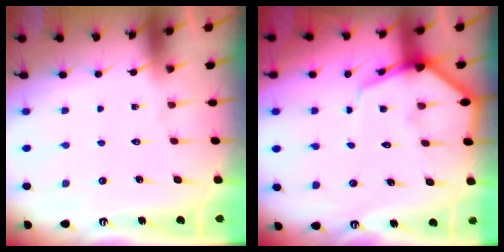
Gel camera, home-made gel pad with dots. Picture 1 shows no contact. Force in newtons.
{"total": 7.3, "press": 7.3, "slide": 0.7}